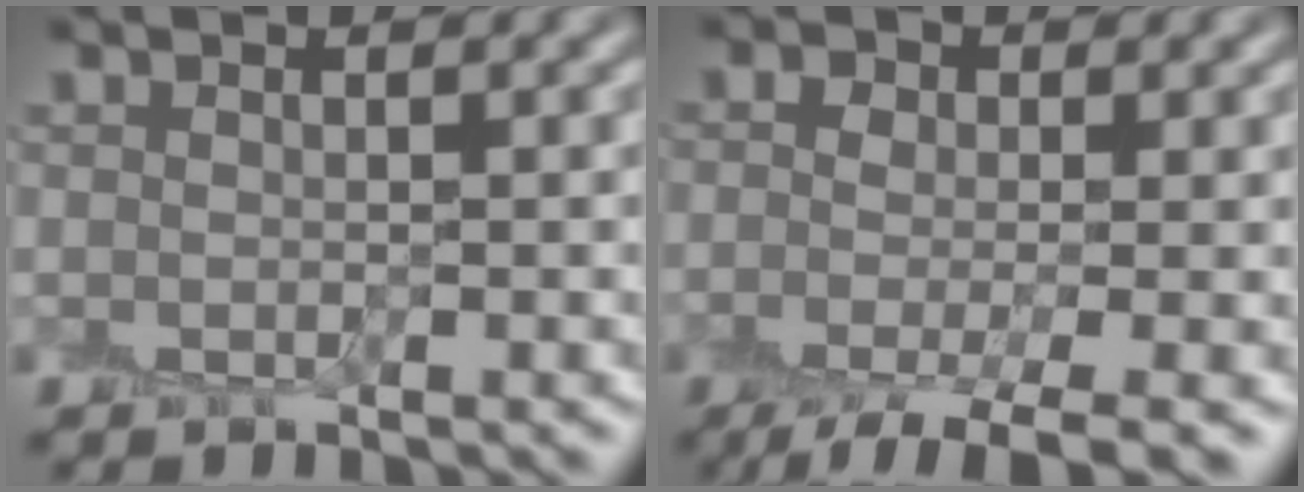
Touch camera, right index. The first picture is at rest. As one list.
[{"total": 6.1, "force": [-2.8, 2.5, 4.8], "torque": [-0.089, -0.003, -0.055]}]